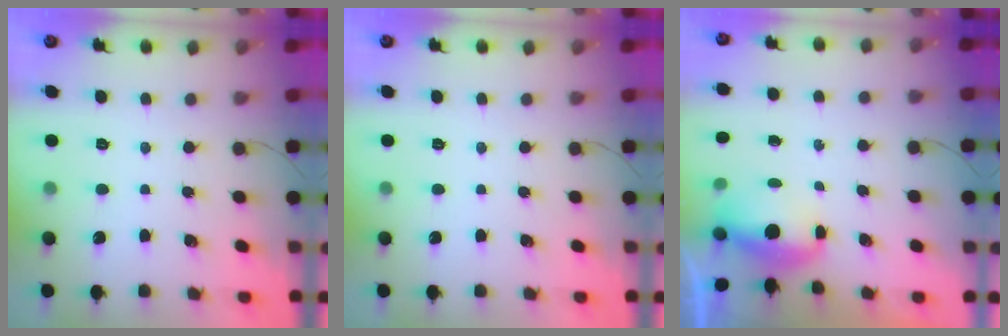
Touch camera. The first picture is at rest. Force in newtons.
{"total": 0.0}
{"total": 4.5, "press": 4.4, "slide": 0.6}